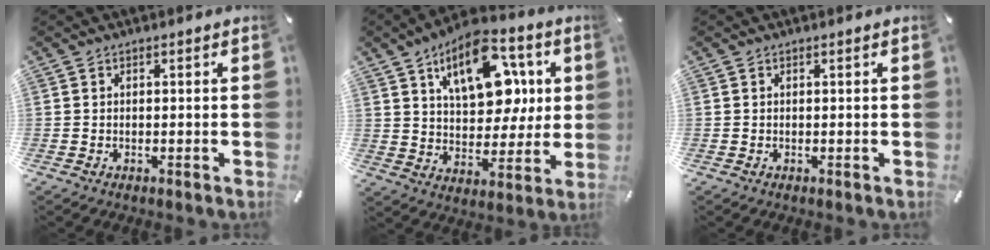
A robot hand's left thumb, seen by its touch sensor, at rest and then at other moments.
{"total": 17.7, "force": [7.3, 10.8, 12.0], "torque": [-0.176, -0.017, 0.126]}
{"total": 0.0}